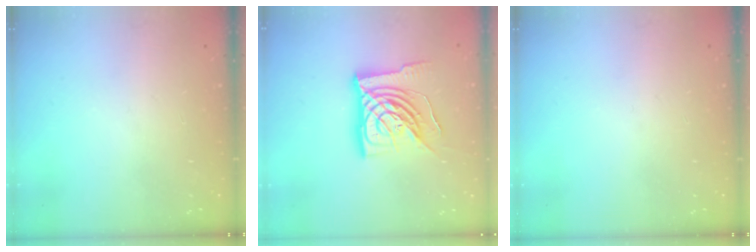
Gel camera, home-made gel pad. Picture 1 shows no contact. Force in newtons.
{"total": 17.6, "press": 17.5, "slide": 1.9}
{"total": 0.0}